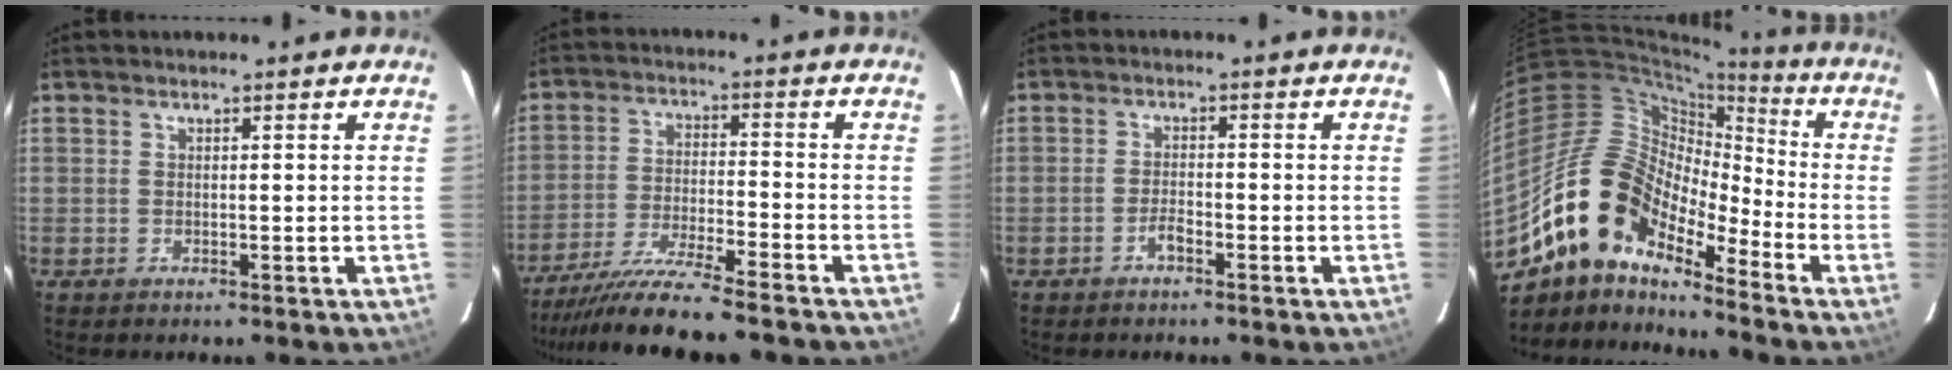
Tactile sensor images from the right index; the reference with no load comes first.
{"total": 14.4, "force": [-12.9, -0.1, 6.3], "torque": [-0.135, -0.027, -0.223]}
{"total": 2.1, "force": [-1.5, 0.6, 1.3], "torque": [-0.030, 0.005, -0.031]}
{"total": 16.5, "force": [-11.7, 6.8, 9.4], "torque": [-0.160, 0.000, -0.236]}